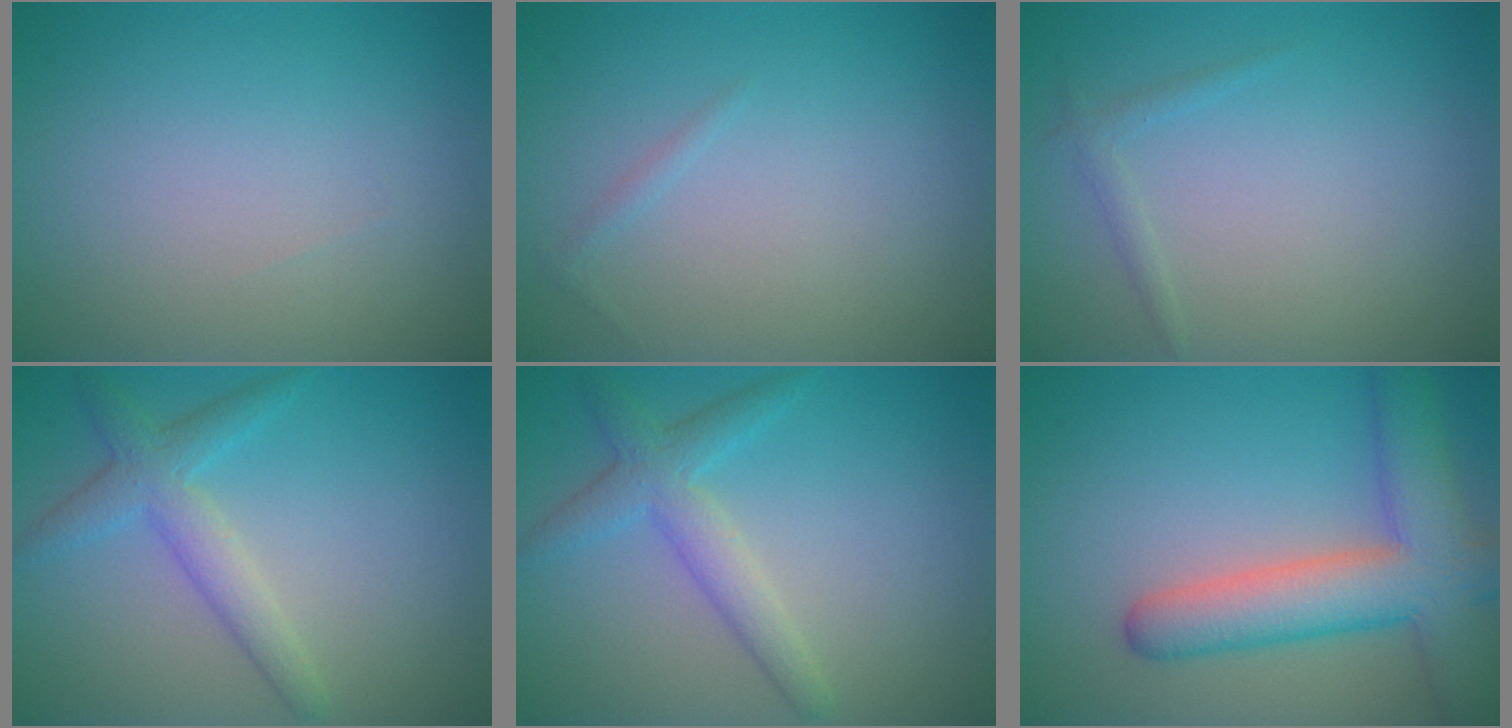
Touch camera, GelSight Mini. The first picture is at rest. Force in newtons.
{"total": 0.5, "press": 0.5, "slide": 0.0}
{"total": 0.9, "press": 0.9, "slide": 0.1}
{"total": 3.3, "press": 3.3, "slide": 0.1}
{"total": 3.3, "press": 3.3, "slide": 0.1}
{"total": 7.6, "press": 7.5, "slide": 0.4}